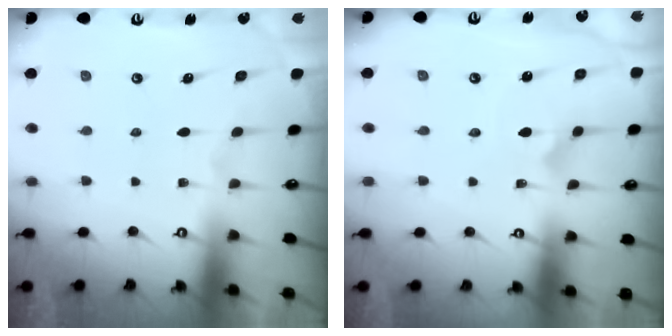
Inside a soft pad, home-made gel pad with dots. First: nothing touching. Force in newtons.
{"total": 2.0, "press": 2.0, "slide": 0.1}